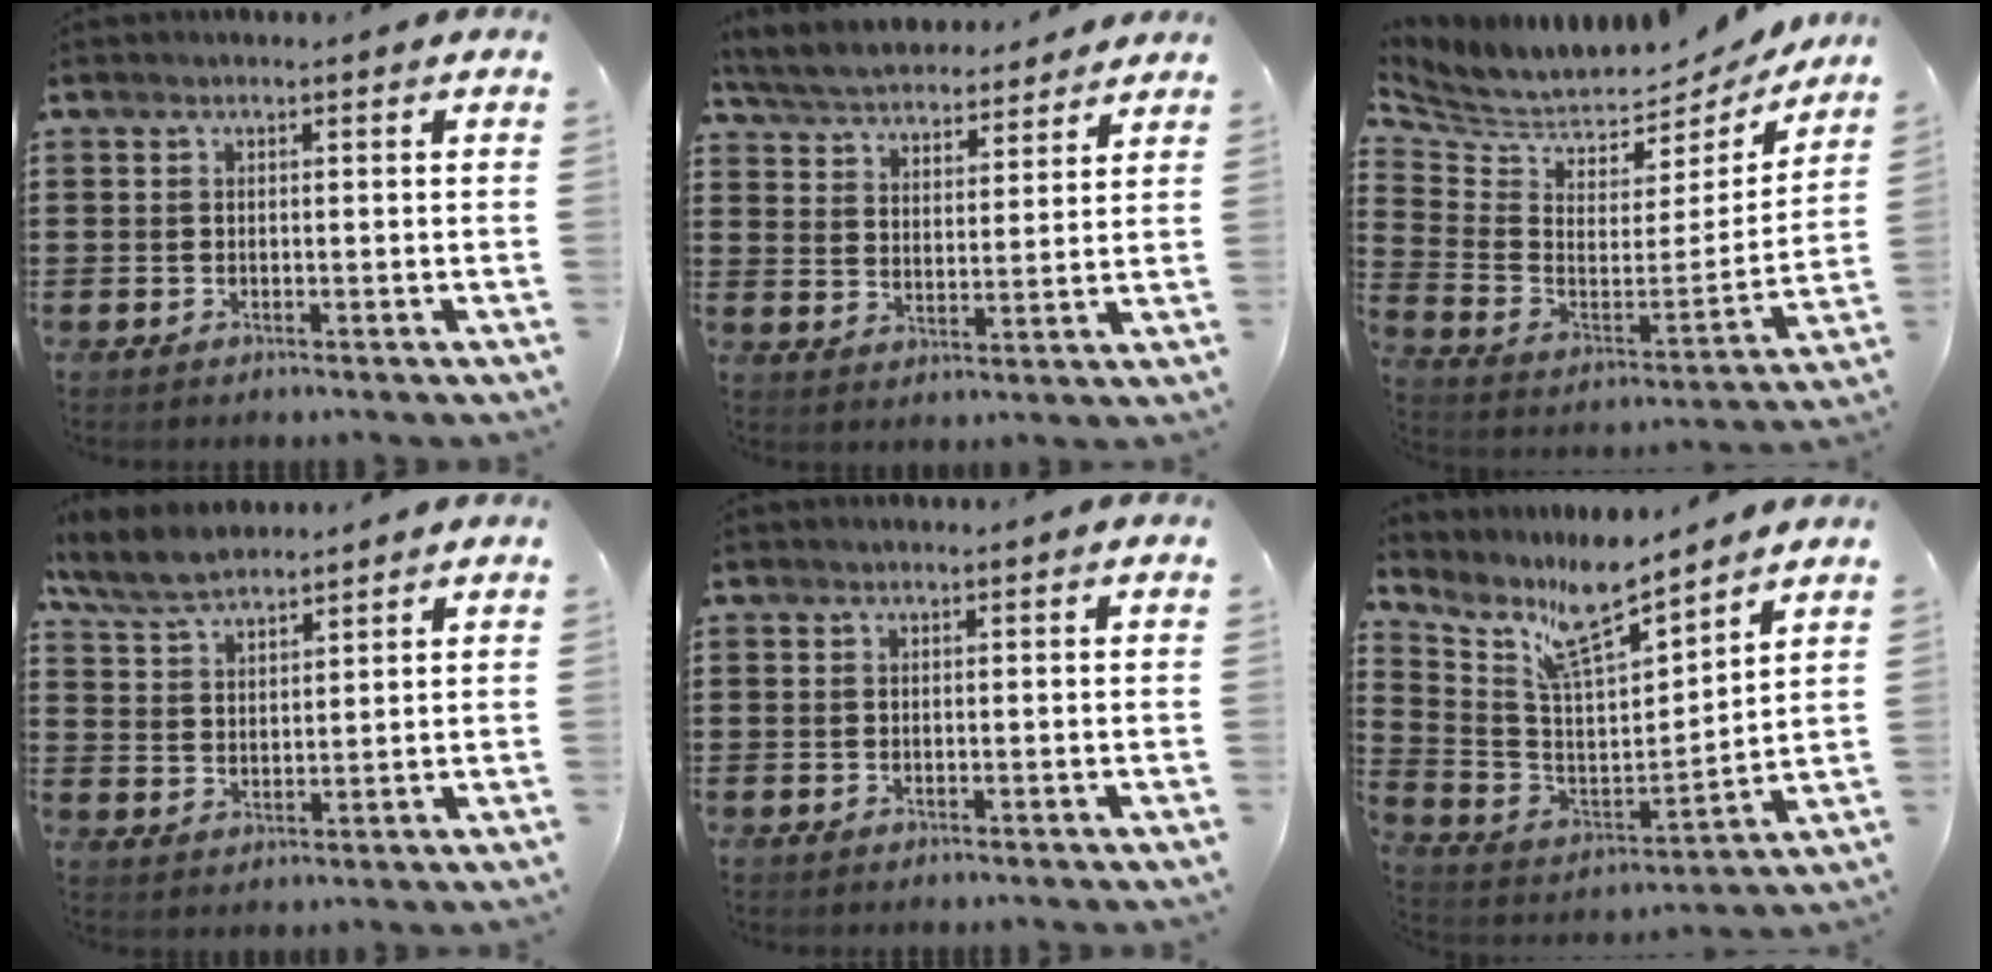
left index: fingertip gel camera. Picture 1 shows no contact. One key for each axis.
{"total": 5.3, "fx": 5.3, "fy": 0.6, "fz": 0.6, "tx": -0.038, "ty": -0.030, "tz": 0.092}
{"total": 4.7, "fx": 4.2, "fy": 1.9, "fz": 0.7, "tx": -0.044, "ty": -0.048, "tz": 0.071}
{"total": 6.2, "fx": 5.6, "fy": 1.5, "fz": 2.1, "tx": -0.060, "ty": -0.008, "tz": 0.107}
{"total": 0.0}
{"total": 11.2, "fx": 9.0, "fy": 2.6, "fz": 6.1, "tx": -0.150, "ty": -0.053, "tz": 0.158}